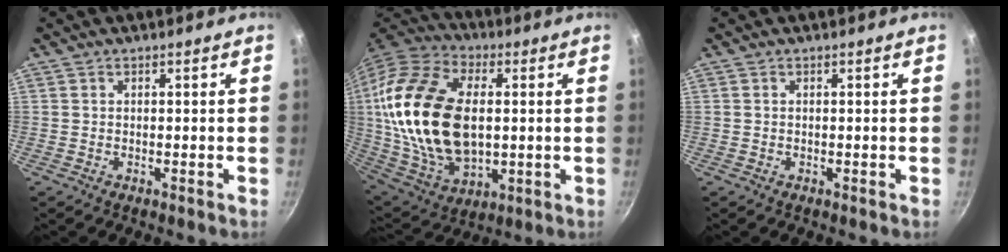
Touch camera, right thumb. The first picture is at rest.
{"total": 26.7, "force": [2.3, 16.3, 21.0], "torque": [-0.395, 0.002, 0.045]}
{"total": 0.0}